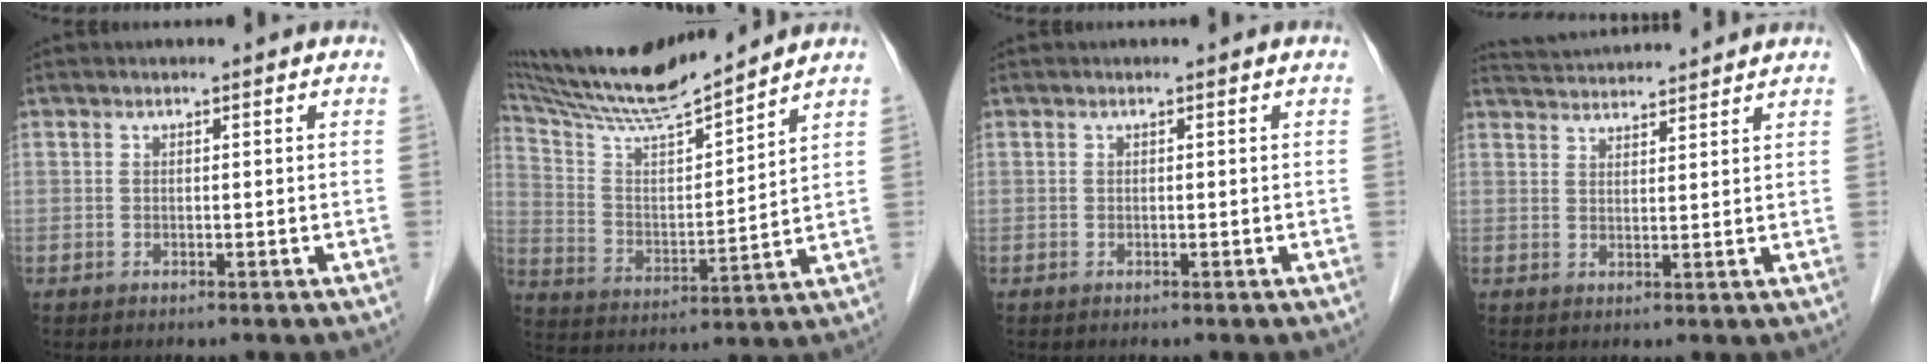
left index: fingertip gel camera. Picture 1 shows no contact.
{"total": 15.7, "force": [14.6, 0.2, 5.8], "torque": [-0.118, 0.005, 0.267]}
{"total": 0.0}
{"total": 8.4, "force": [8.2, -0.1, 1.7], "torque": [-0.038, 0.030, 0.124]}